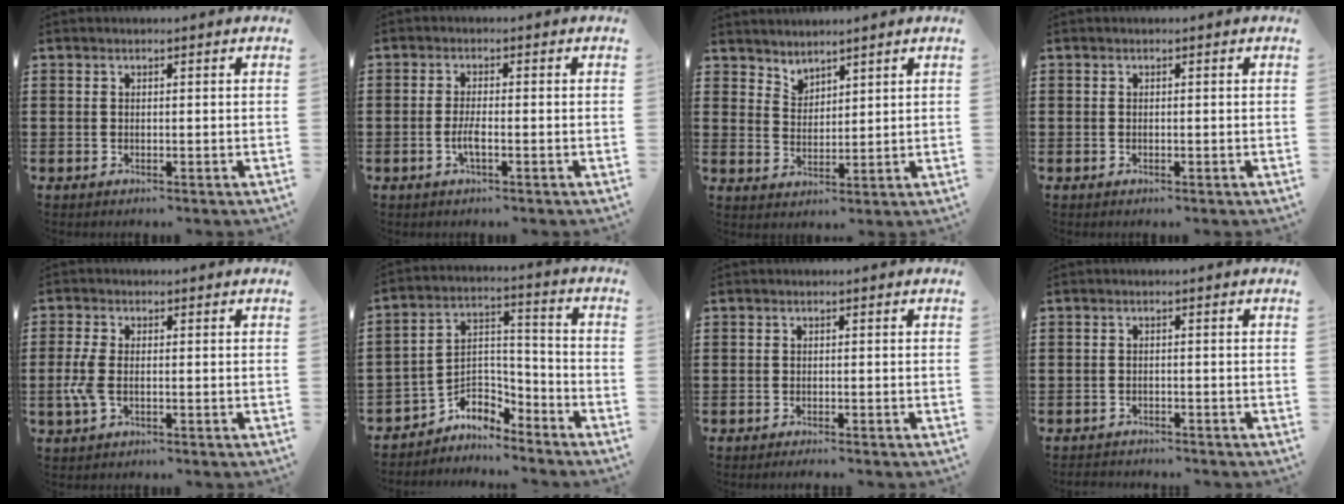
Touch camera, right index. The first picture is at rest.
{"total": 2.7, "force": [-1.0, 0.6, 2.5], "torque": [-0.051, -0.002, -0.020]}
{"total": 2.9, "force": [2.8, 0.6, -0.6], "torque": [0.001, -0.006, 0.055]}
{"total": 0.0}
{"total": 3.8, "force": [-0.8, 1.8, 3.2], "torque": [-0.087, -0.007, -0.021]}
{"total": 5.3, "force": [-4.3, 2.8, 1.2], "torque": [-0.035, 0.002, -0.091]}
{"total": 0.6, "force": [-0.6, 0.0, 0.1], "torque": [-0.004, -0.002, -0.012]}
{"total": 1.2, "force": [-1.2, 0.1, -0.1], "torque": [-0.002, 0.000, -0.025]}